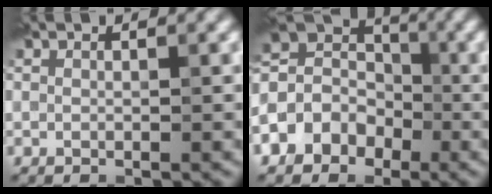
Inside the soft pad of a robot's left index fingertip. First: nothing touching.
{"total": 6.7, "force": [-2.4, 5.4, 3.1], "torque": [-0.045, 0.009, -0.062]}